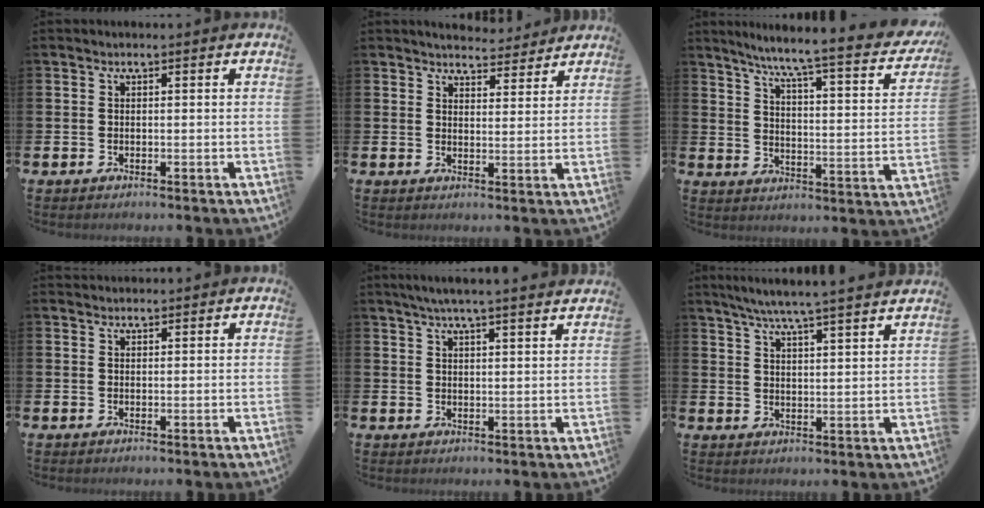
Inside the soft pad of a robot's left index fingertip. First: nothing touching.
{"total": 4.5, "force": [4.4, 1.0, -0.3], "torque": [0.002, -0.030, 0.078]}
{"total": 6.9, "force": [5.7, 0.2, 3.9], "torque": [-0.088, -0.053, 0.085]}
{"total": 1.2, "force": [1.1, 0.3, 0.0], "torque": [0.007, 0.000, 0.019]}
{"total": 4.8, "force": [4.5, -0.5, 1.7], "torque": [-0.043, -0.014, 0.080]}
{"total": 6.4, "force": [6.0, -0.6, 2.1], "torque": [-0.056, -0.038, 0.103]}